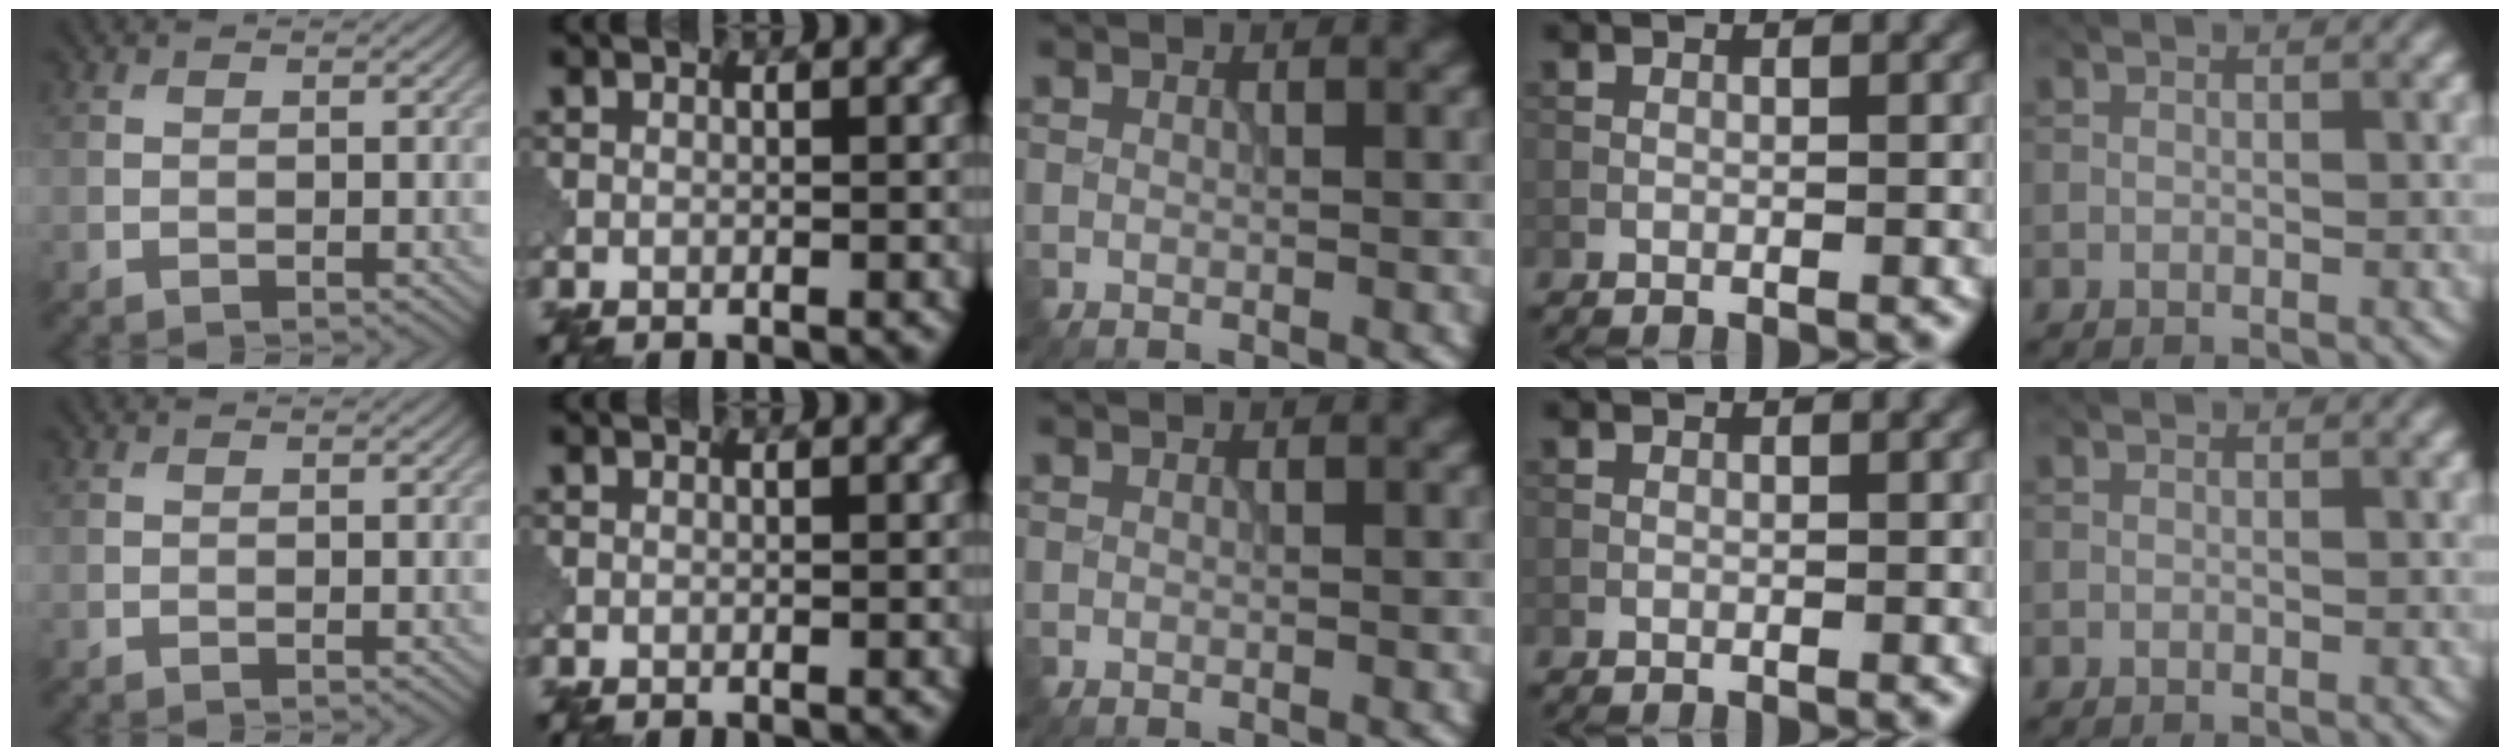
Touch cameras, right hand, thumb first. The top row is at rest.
{}